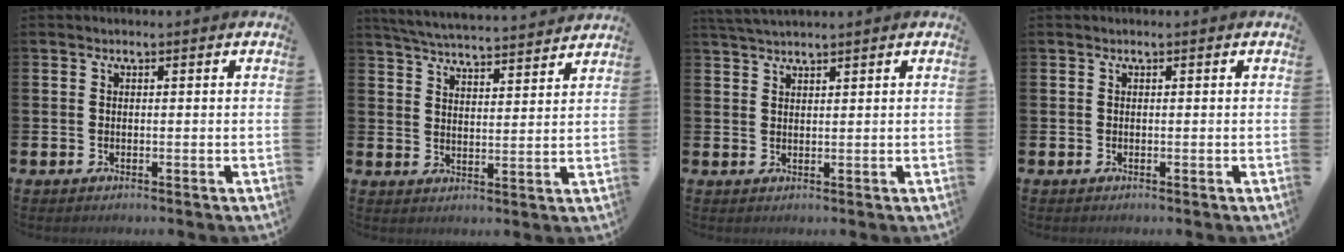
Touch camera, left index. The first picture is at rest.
{"total": 5.5, "force": [5.4, 0.1, 0.8], "torque": [-0.035, -0.038, 0.095]}
{"total": 2.4, "force": [2.3, 0.1, 0.5], "torque": [-0.017, -0.003, 0.043]}
{"total": 0.0}